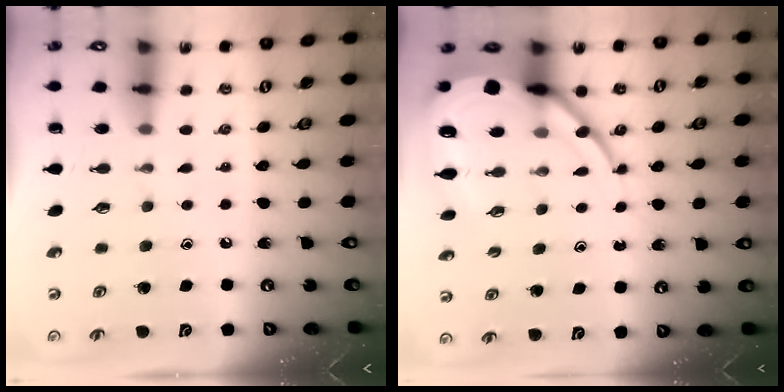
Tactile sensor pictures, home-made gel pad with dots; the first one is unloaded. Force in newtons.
{"total": 12.7, "press": 12.6, "slide": 1.2}